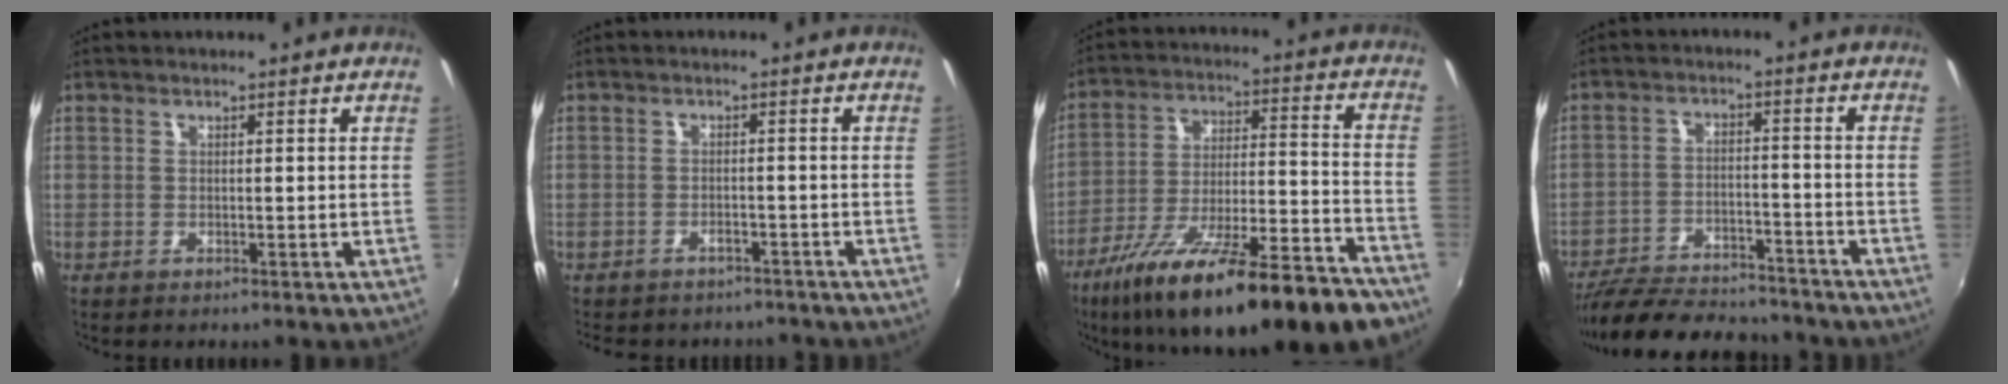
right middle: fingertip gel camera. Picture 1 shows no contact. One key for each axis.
{"total": 6.9, "fx": -5.9, "fy": 2.9, "fz": 2.0, "tx": -0.053, "ty": -0.011, "tz": -0.080}
{"total": 26.8, "fx": -19.3, "fy": 5.7, "fz": 17.6, "tx": -0.290, "ty": -0.057, "tz": -0.292}
{"total": 19.3, "fx": -16.8, "fy": 5.5, "fz": 7.8, "tx": -0.171, "ty": -0.016, "tz": -0.248}